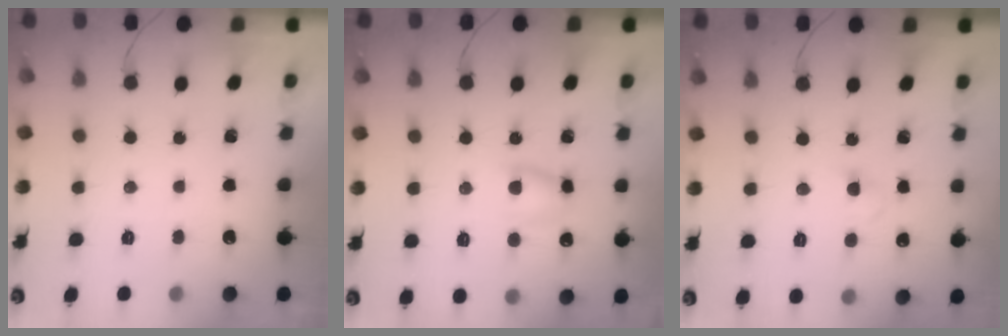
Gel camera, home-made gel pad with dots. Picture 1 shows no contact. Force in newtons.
{"total": 6.1, "press": 6.1, "slide": 1.0}
{"total": 2.0, "press": 1.8, "slide": 0.9}